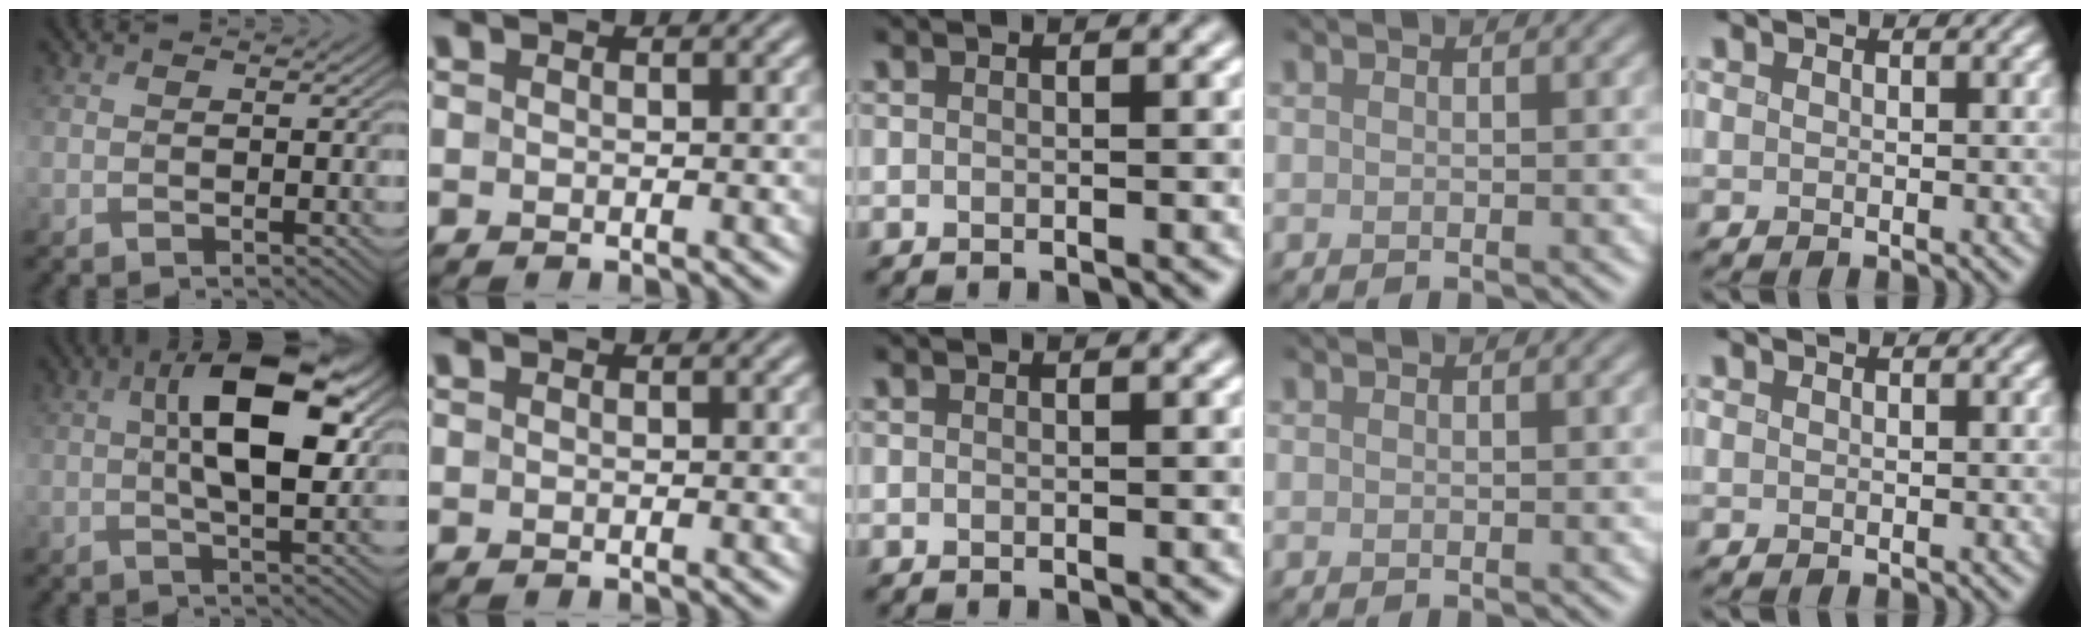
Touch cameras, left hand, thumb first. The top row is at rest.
{"thumb": {"total": 9.2, "force": [1.4, 3.6, 8.3], "torque": [-0.141, 0.010, 0.013]}}